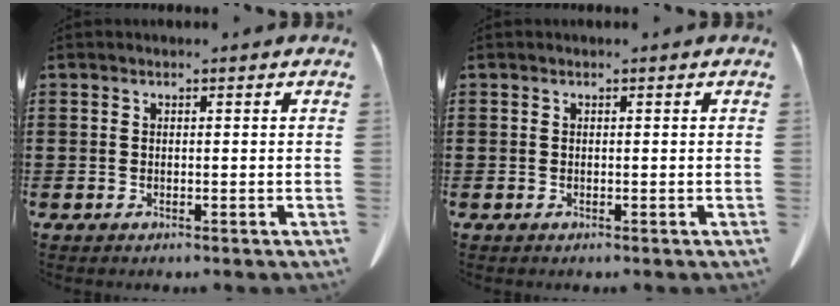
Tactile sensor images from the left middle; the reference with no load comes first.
{"total": 0.0}